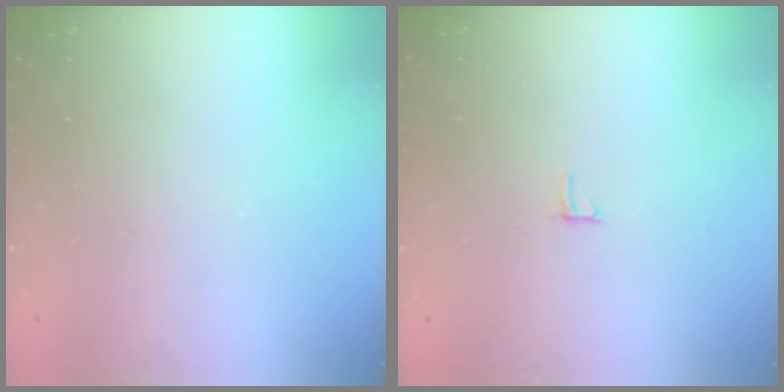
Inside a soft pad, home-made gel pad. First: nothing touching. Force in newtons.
{"total": 4.3, "press": 4.3, "slide": 0.3}